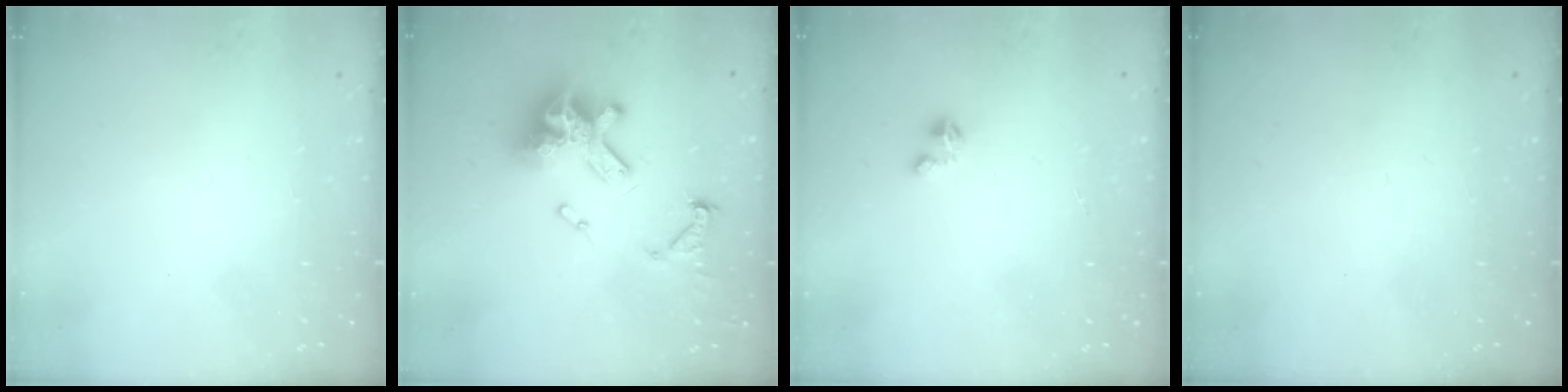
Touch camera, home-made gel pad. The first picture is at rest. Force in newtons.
{"total": 13.6, "press": 13.6, "slide": 0.6}
{"total": 1.4, "press": 1.4, "slide": 0.2}
{"total": 0.0}